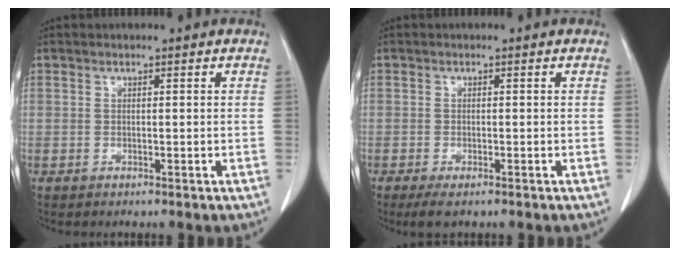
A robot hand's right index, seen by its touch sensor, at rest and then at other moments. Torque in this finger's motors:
{"motor_torque": [0.04, -0.01, 0.00, 0.01]}